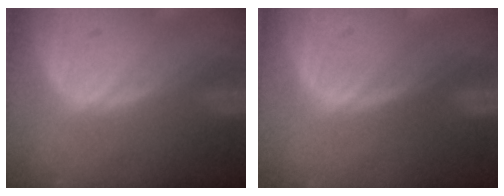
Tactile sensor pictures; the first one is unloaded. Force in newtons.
{"total": 0.0}